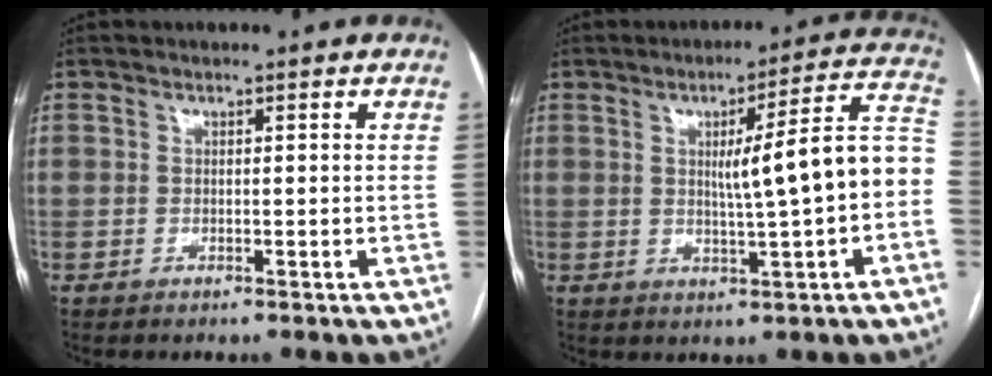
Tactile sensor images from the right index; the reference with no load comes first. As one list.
[{"total": 11.6, "force": [-0.6, 0.1, 11.6], "torque": [-0.153, 0.024, -0.009]}]